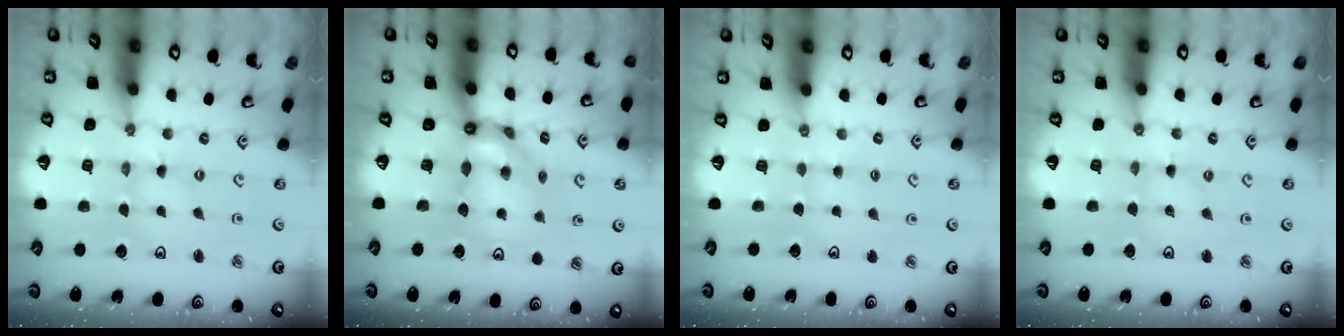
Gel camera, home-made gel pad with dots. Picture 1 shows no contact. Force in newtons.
{"total": 9.4, "press": 9.3, "slide": 1.1}
{"total": 2.8, "press": 2.8, "slide": 0.4}
{"total": 0.8, "press": 0.8, "slide": 0.1}